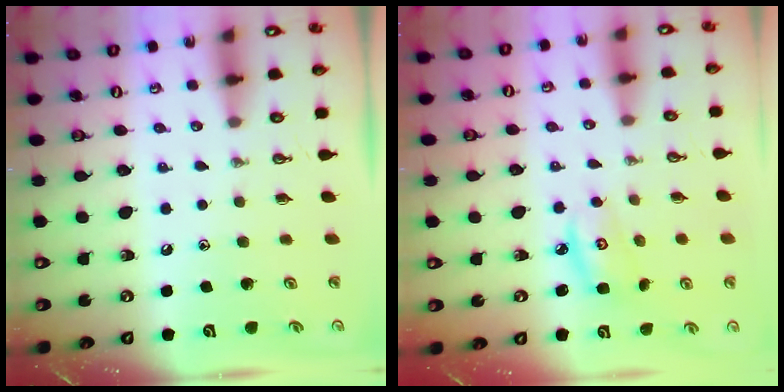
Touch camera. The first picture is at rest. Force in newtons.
{"total": 4.7, "press": 4.7, "slide": 0.2}